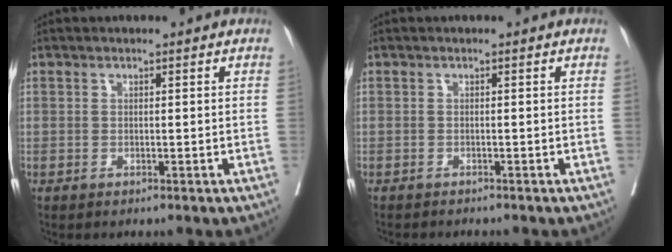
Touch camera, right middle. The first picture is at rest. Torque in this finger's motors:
{"motor_torque": [0.15, -0.19, 0.02, 0.01]}